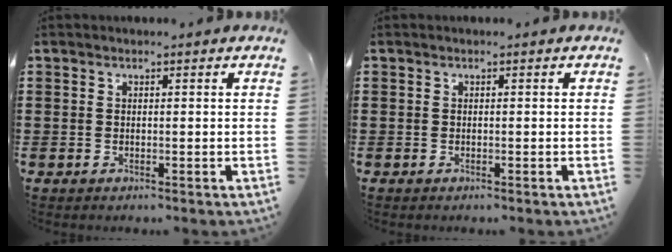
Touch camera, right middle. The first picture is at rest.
{"total": 0.0}